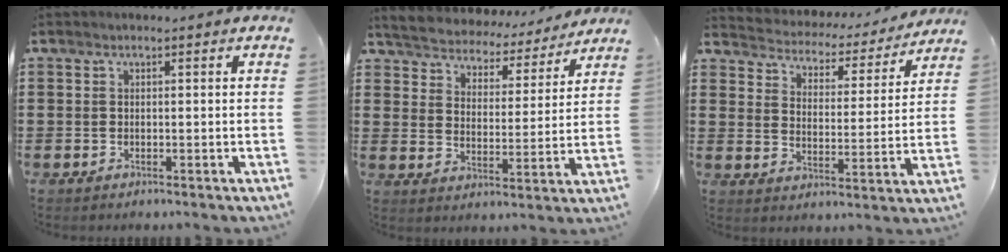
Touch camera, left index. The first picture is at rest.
{"total": 4.0, "force": [3.9, 0.3, -0.6], "torque": [-0.015, -0.035, 0.061]}
{"total": 3.1, "force": [3.1, 0.5, -0.1], "torque": [-0.022, -0.030, 0.043]}